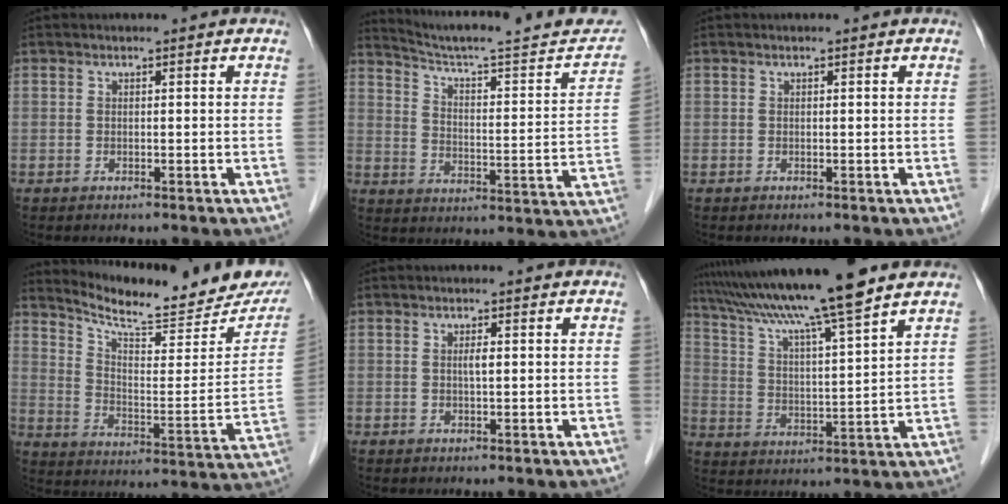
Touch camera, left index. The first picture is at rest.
{"total": 22.8, "force": [20.7, 1.7, 9.3], "torque": [-0.127, -0.040, 0.276]}
{"total": 0.0}
{"total": 18.5, "force": [16.9, 2.5, 6.9], "torque": [-0.109, -0.061, 0.230]}
{"total": 1.1, "force": [-0.2, 0.0, 1.1], "torque": [-0.022, -0.004, -0.004]}
{"total": 15.9, "force": [12.9, -0.9, 9.2], "torque": [-0.162, 0.007, 0.213]}